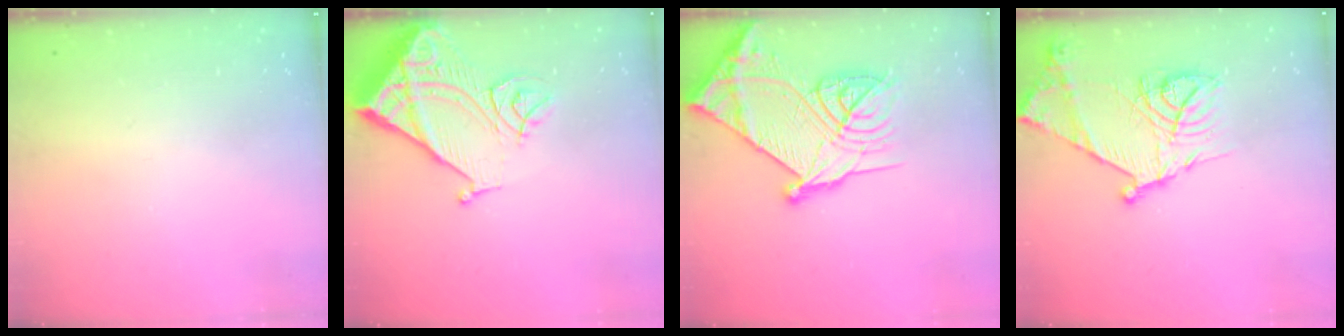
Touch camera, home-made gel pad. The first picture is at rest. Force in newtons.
{"total": 15.0, "press": 14.9, "slide": 1.9}
{"total": 30.3, "press": 30.1, "slide": 3.2}
{"total": 18.7, "press": 18.6, "slide": 1.4}